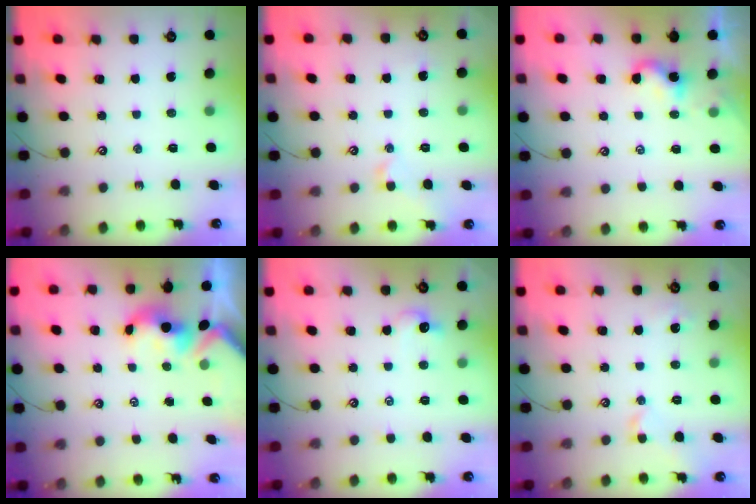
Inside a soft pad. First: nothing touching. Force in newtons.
{"total": 2.1, "press": 2.0, "slide": 0.6}
{"total": 1.3, "press": 1.3, "slide": 0.3}
{"total": 1.5, "press": 1.3, "slide": 0.7}
{"total": 1.5, "press": 1.5, "slide": 0.4}
{"total": 0.9, "press": 0.7, "slide": 0.5}